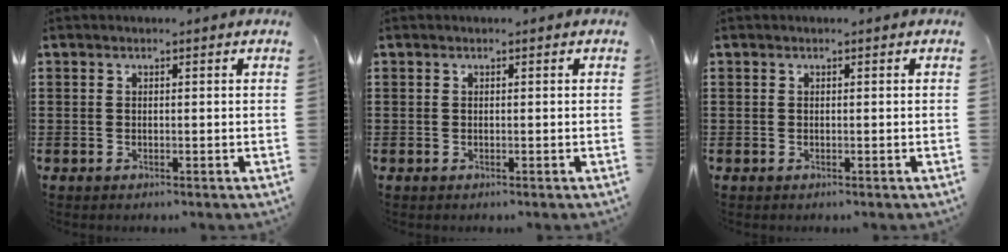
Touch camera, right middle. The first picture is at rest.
{"total": 0.0}
{"total": 0.0}